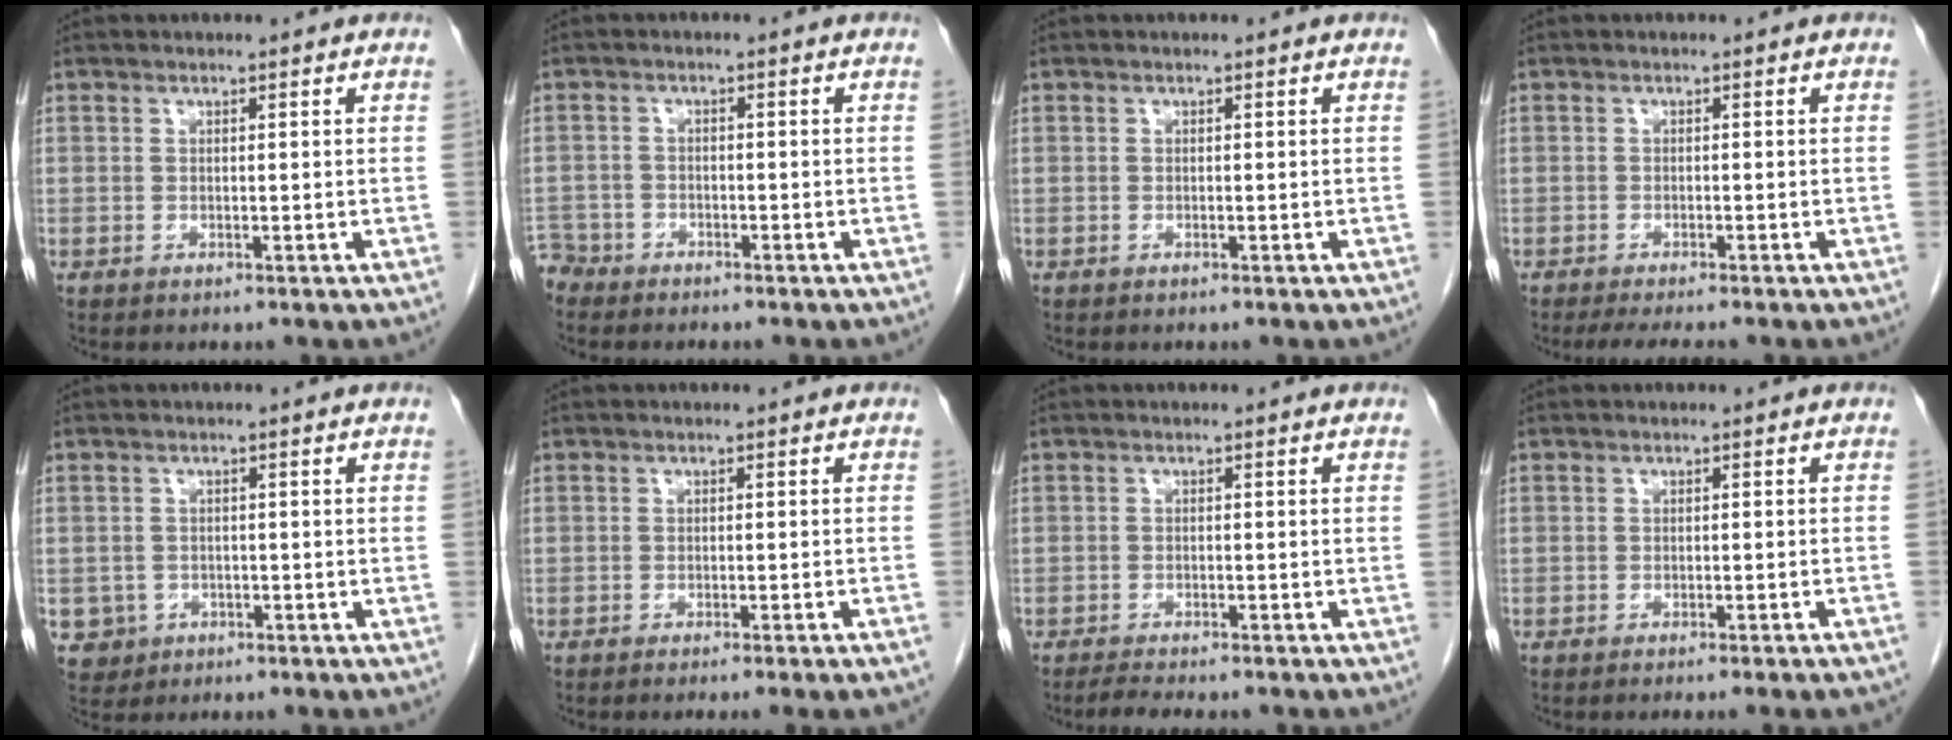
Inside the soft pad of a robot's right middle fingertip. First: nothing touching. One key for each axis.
{"total": 3.9, "fx": -3.5, "fy": 1.6, "fz": -0.4, "tx": 0.006, "ty": -0.003, "tz": -0.073}
{"total": 0.0}
{"total": 4.4, "fx": -3.7, "fy": 0.2, "fz": 2.3, "tx": -0.032, "ty": -0.010, "tz": -0.055}
{"total": 3.5, "fx": -1.4, "fy": 3.2, "fz": 0.1, "tx": -0.001, "ty": 0.008, "tz": -0.020}
{"total": 4.8, "fx": -3.7, "fy": -0.8, "fz": 2.9, "tx": -0.024, "ty": -0.004, "tz": -0.047}
{"total": 5.1, "fx": -4.5, "fy": 0.8, "fz": 2.3, "tx": -0.036, "ty": -0.011, "tz": -0.065}
{"total": 5.9, "fx": -5.1, "fy": -0.3, "fz": 3.0, "tx": -0.024, "ty": -0.002, "tz": -0.063}